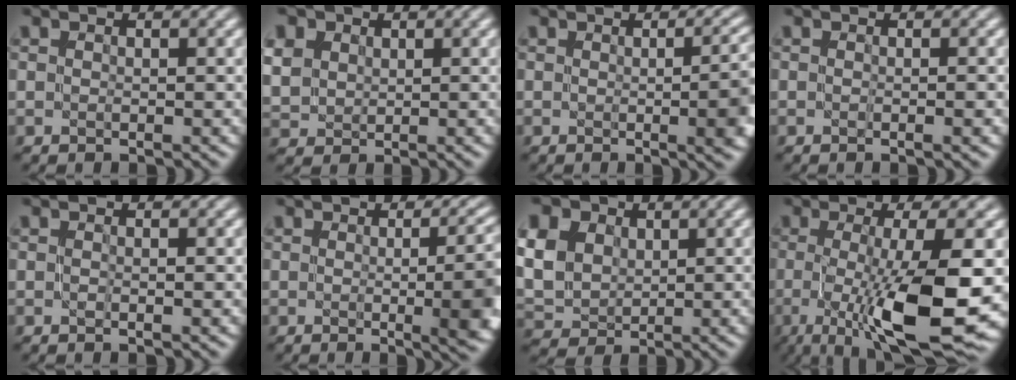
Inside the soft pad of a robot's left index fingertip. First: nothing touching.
{"total": 4.6, "force": [2.0, 3.5, 2.1], "torque": [-0.081, 0.018, 0.046]}
{"total": 7.7, "force": [-0.3, 3.1, 7.1], "torque": [-0.042, 0.005, -0.005]}
{"total": 1.7, "force": [-0.2, 0.5, 1.6], "torque": [-0.013, -0.006, -0.006]}
{"total": 0.6, "force": [-0.1, 0.1, 0.6], "torque": [-0.011, -0.004, -0.003]}
{"total": 11.3, "force": [-0.5, 4.9, 10.2], "torque": [-0.065, 0.002, -0.005]}
{"total": 12.4, "force": [4.8, 9.3, 6.6], "torque": [-0.160, 0.032, 0.079]}
{"total": 11.4, "force": [-2.3, 2.8, 10.8], "torque": [-0.172, -0.023, -0.036]}